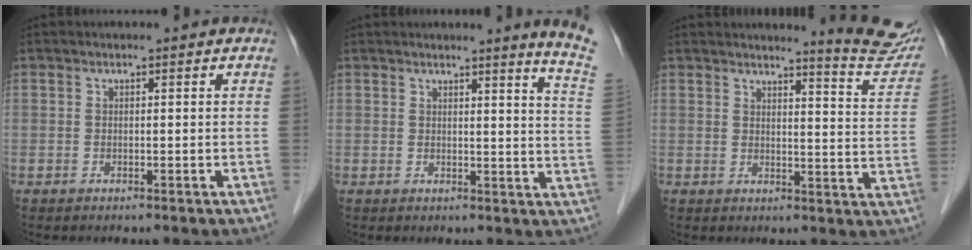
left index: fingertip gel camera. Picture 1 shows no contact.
{"total": 7.2, "force": [6.2, -1.9, 3.2], "torque": [-0.035, -0.069, 0.045]}
{"total": 9.9, "force": [9.7, -0.5, 2.2], "torque": [-0.018, -0.067, 0.096]}